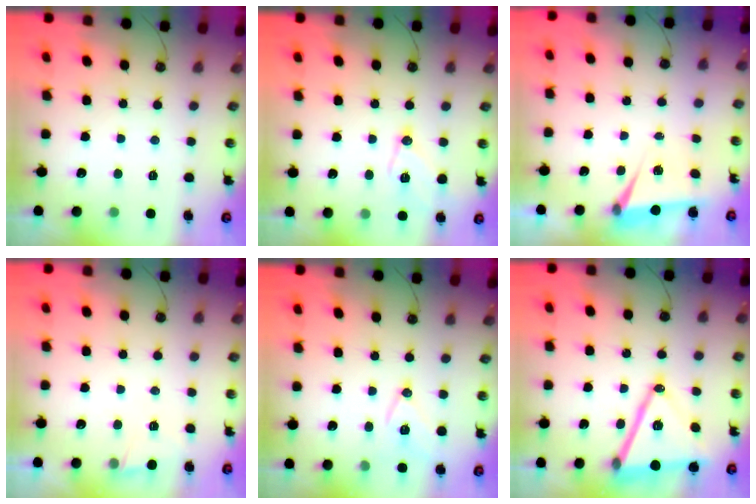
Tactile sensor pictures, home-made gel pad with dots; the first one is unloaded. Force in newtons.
{"total": 11.7, "press": 11.7, "slide": 0.7}
{"total": 5.4, "press": 3.0, "slide": 4.5}
{"total": 2.9, "press": 2.7, "slide": 1.1}
{"total": 11.4, "press": 10.9, "slide": 3.4}
{"total": 17.8, "press": 17.4, "slide": 3.9}